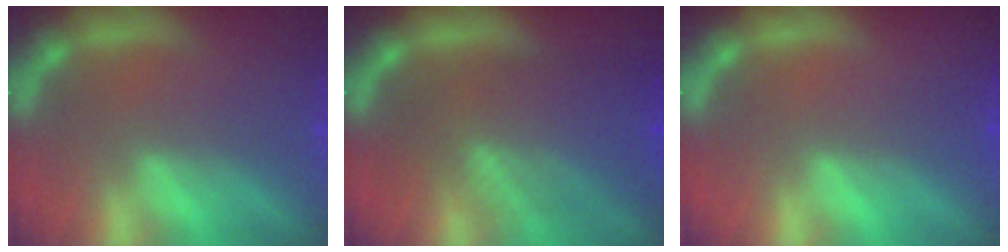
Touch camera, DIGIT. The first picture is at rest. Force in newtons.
{"total": 8.1}
{"total": 1.0}